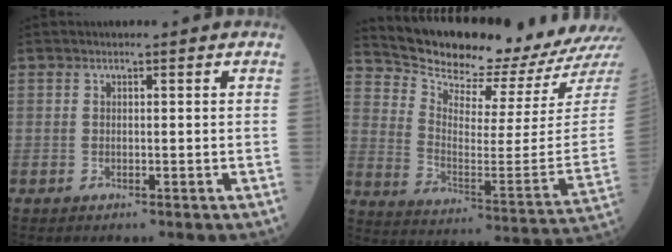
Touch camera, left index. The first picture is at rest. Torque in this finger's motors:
{"motor_torque": [0.85, -1.28, -0.04, 0.01]}